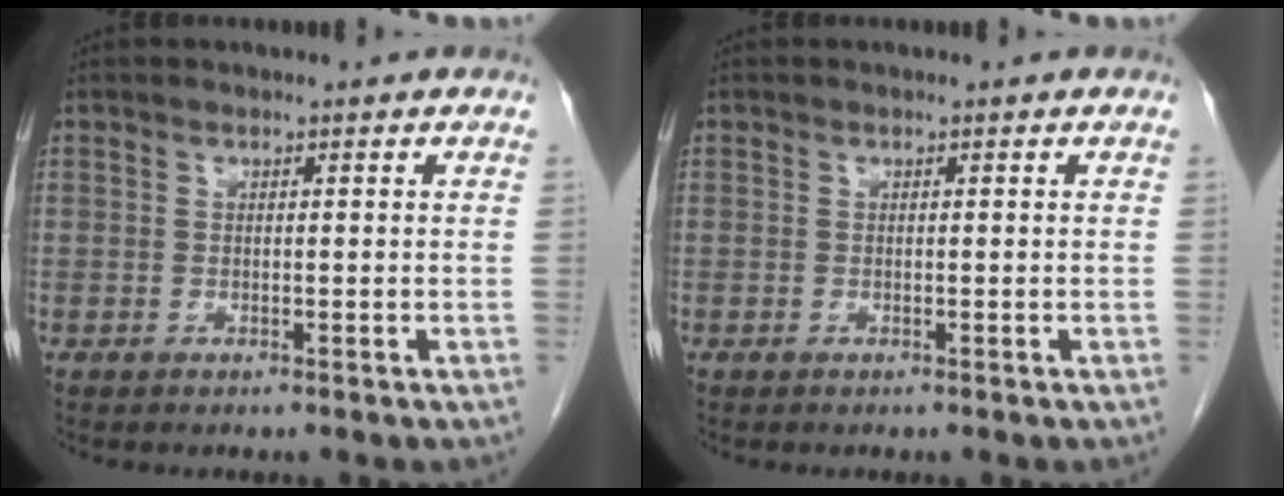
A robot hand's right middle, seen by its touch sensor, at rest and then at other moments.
{"total": 0.0}